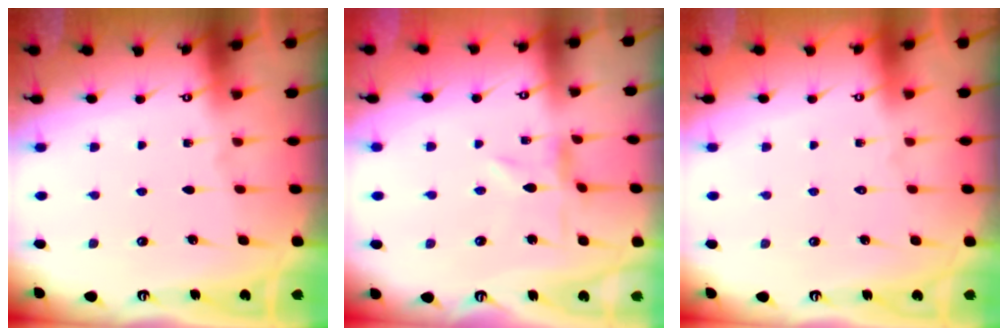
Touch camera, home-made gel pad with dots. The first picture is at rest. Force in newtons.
{"total": 0.0}
{"total": 1.7, "press": 1.7, "slide": 0.1}